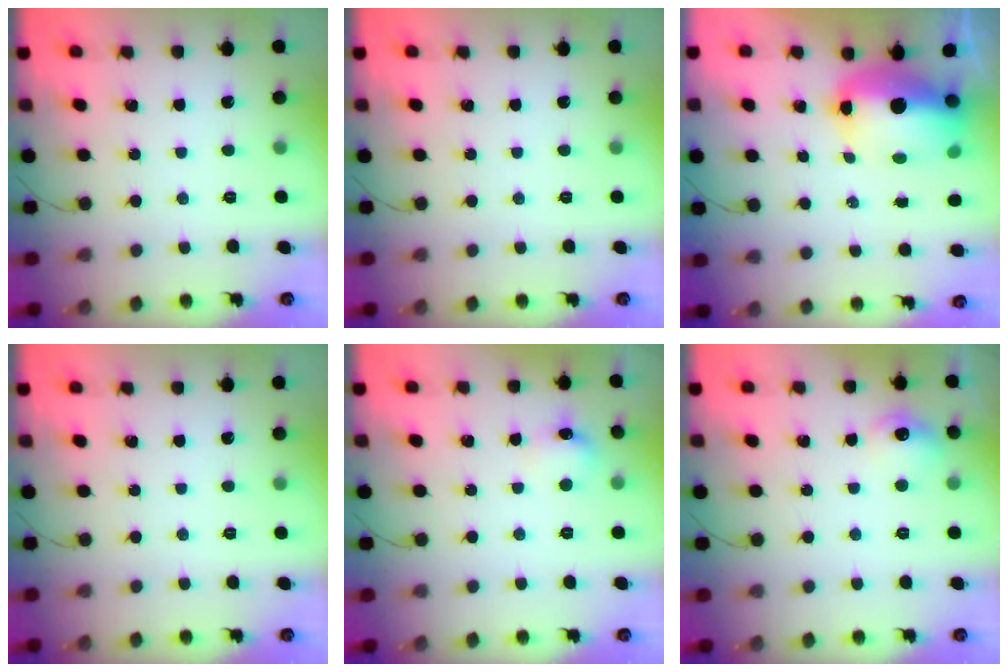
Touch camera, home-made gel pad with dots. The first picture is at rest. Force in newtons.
{"total": 0.0}
{"total": 13.7, "press": 13.3, "slide": 3.3}
{"total": 0.0}
{"total": 7.4, "press": 7.2, "slide": 1.5}
{"total": 7.8, "press": 7.7, "slide": 0.8}